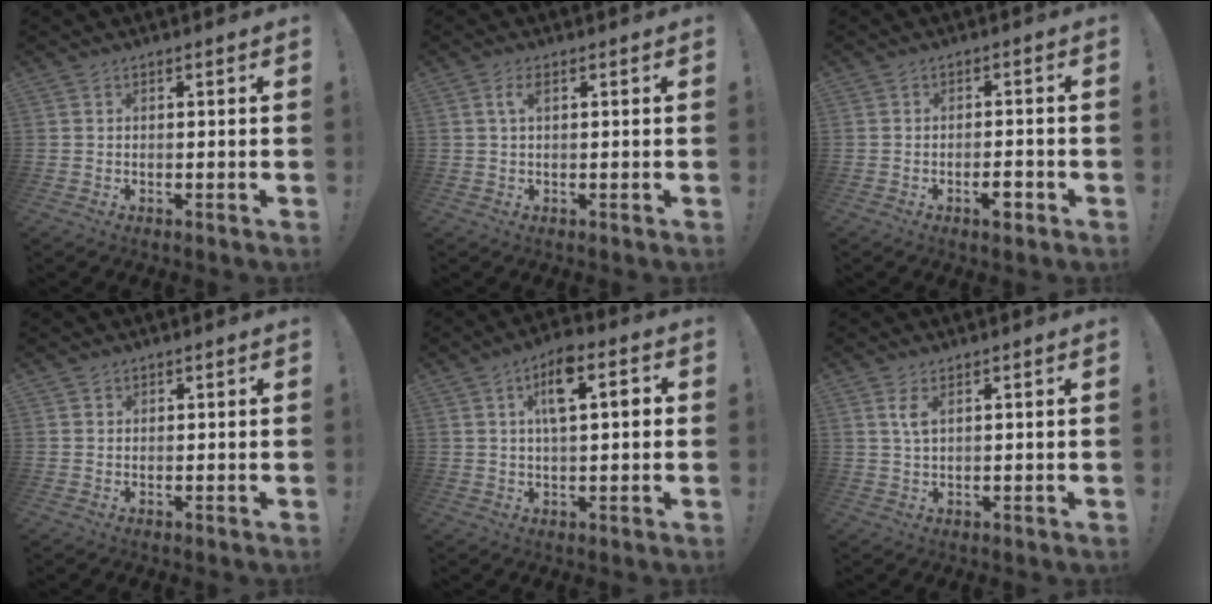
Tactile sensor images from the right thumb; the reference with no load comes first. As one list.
[{"total": 2.6, "force": [0.9, 0.6, 2.4], "torque": [-0.041, 0.003, 0.013]}, {"total": 3.8, "force": [-2.3, 1.0, 2.9], "torque": [-0.035, 0.007, -0.039]}, {"total": 0.9, "force": [0.7, 0.6, 0.1], "torque": [0.003, -0.002, 0.013]}, {"total": 9.6, "force": [2.6, 3.7, 8.4], "torque": [-0.126, 0.009, 0.039]}, {"total": 3.0, "force": [1.1, 0.9, 2.7], "torque": [-0.052, 0.001, 0.017]}]